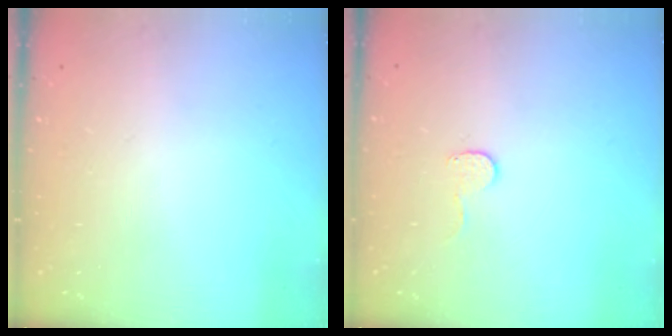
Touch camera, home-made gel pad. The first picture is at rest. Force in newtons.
{"total": 4.6, "press": 4.6, "slide": 0.4}